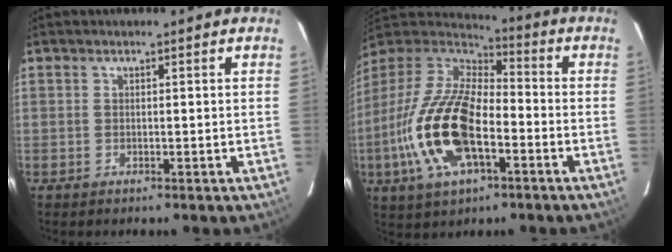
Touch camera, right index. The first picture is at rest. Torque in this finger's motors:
{"motor_torque": [2.14, 0.00, 1.00, 0.21]}